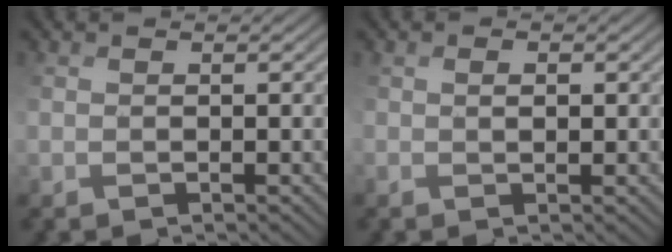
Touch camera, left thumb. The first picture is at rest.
{"total": 1.3, "force": [0.7, 0.8, 0.7], "torque": [-0.017, 0.004, 0.023]}